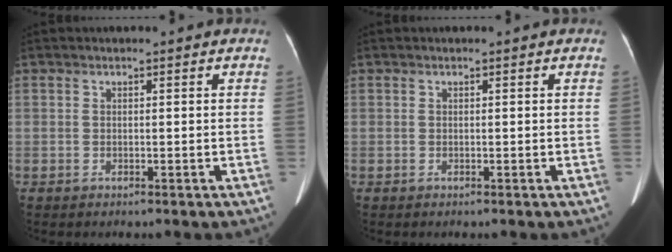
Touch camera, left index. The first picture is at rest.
{"total": 0.0}